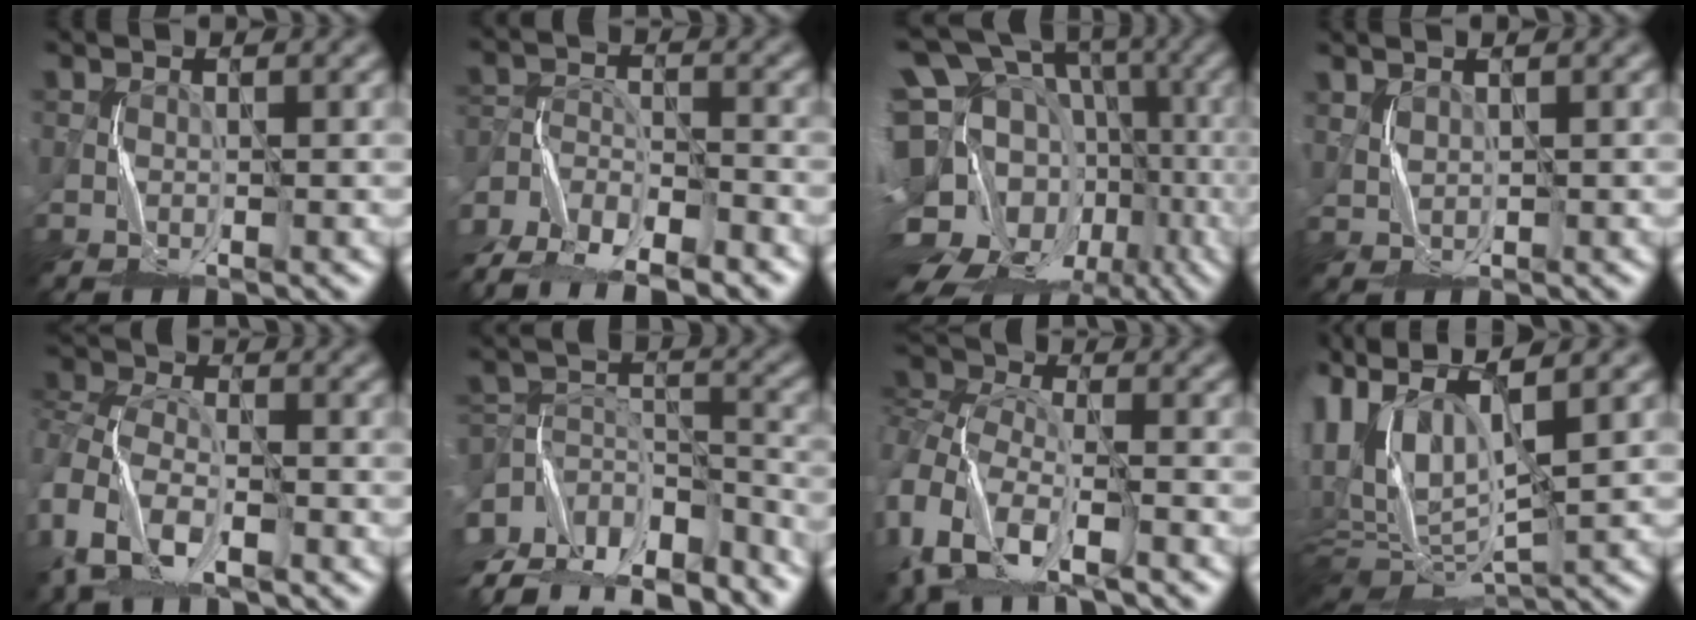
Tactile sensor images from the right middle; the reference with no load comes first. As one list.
[{"total": 10.8, "force": [-9.8, 3.3, 3.1], "torque": [-0.052, -0.013, -0.168]}, {"total": 20.8, "force": [-7.4, 15.8, 11.3], "torque": [-0.211, -0.009, -0.118]}, {"total": 1.1, "force": [0.9, 0.2, -0.6], "torque": [0.007, 0.002, 0.025]}, {"total": 12.2, "force": [-5.3, 8.8, 6.5], "torque": [-0.160, -0.001, -0.114]}, {"total": 13.2, "force": [-11.4, 5.2, 4.2], "torque": [-0.078, 0.013, -0.161]}, {"total": 13.7, "force": [-6.1, 8.7, 8.7], "torque": [-0.199, -0.016, -0.090]}, {"total": 12.0, "force": [3.0, 6.6, 9.6], "torque": [-0.214, 0.002, 0.082]}]